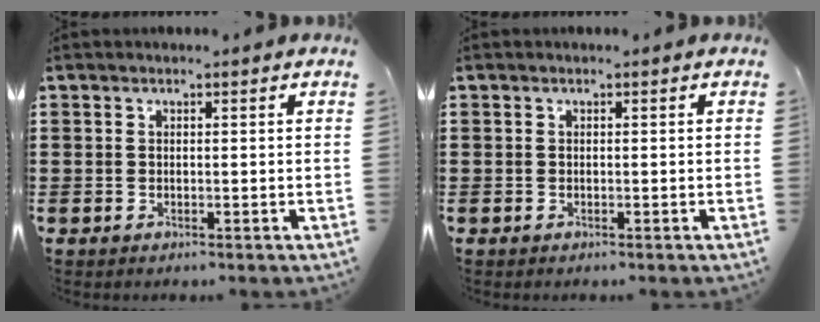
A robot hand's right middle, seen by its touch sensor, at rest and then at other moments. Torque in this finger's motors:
{"motor_torque": [0.41, -0.17, 0.18, 0.04]}